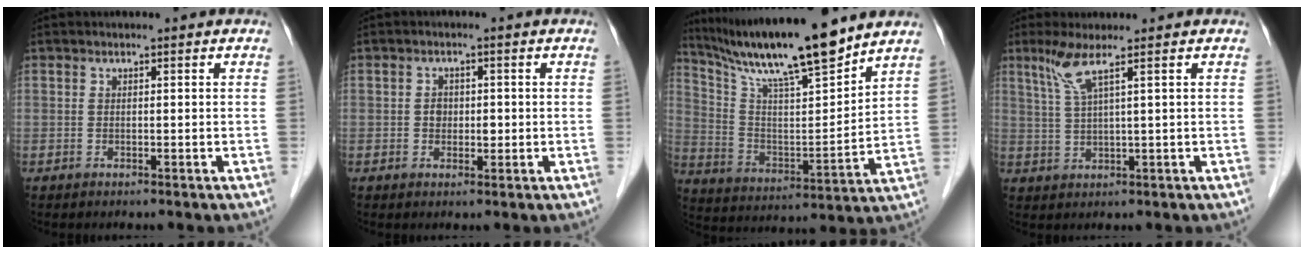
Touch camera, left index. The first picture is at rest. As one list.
[{"total": 2.2, "force": [-0.3, 1.7, 1.4], "torque": [-0.020, 0.001, -0.004]}, {"total": 17.6, "force": [14.7, 0.4, 9.7], "torque": [-0.173, -0.004, 0.260]}, {"total": 4.1, "force": [2.4, -0.5, 3.3], "torque": [-0.079, 0.002, 0.056]}]